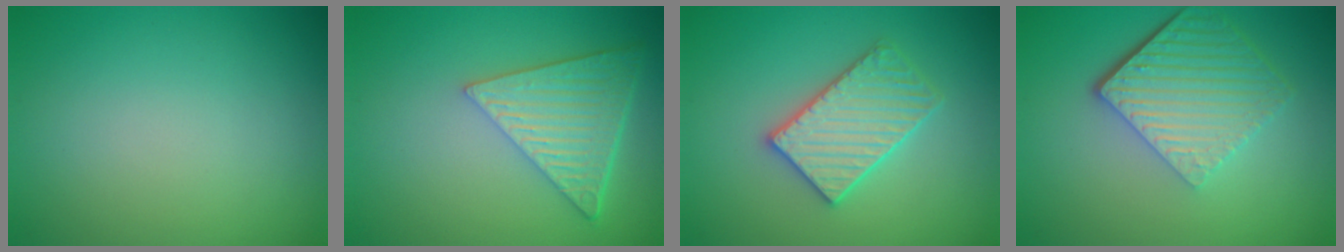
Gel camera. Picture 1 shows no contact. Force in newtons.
{"total": 6.3, "press": 4.5, "slide": 4.4}
{"total": 3.7, "press": 3.7, "slide": 0.6}
{"total": 6.3, "press": 4.2, "slide": 4.7}